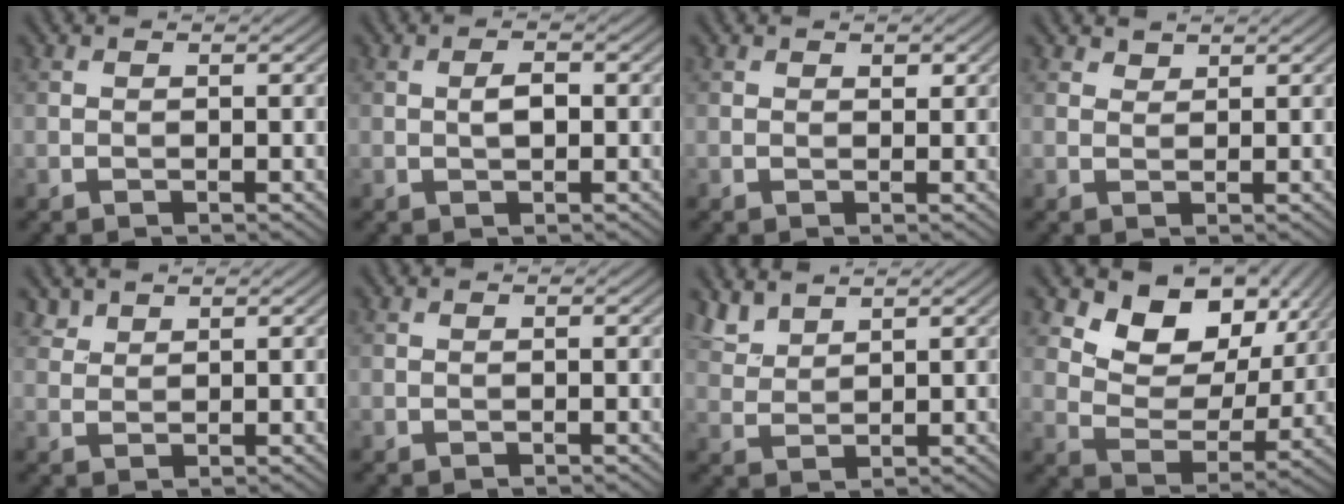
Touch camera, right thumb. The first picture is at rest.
{"total": 1.9, "force": [0.1, 0.9, 1.7], "torque": [-0.030, 0.003, 0.000]}
{"total": 1.0, "force": [0.6, 0.5, 0.5], "torque": [-0.008, -0.001, 0.010]}
{"total": 1.4, "force": [1.2, 0.6, 0.3], "torque": [-0.007, -0.001, 0.026]}
{"total": 2.0, "force": [1.7, 0.8, 0.4], "torque": [-0.015, 0.001, 0.041]}
{"total": 0.0}
{"total": 3.6, "force": [3.1, 1.1, 1.4], "torque": [-0.041, 0.002, 0.075]}
{"total": 10.9, "force": [6.0, 6.9, 5.8], "torque": [-0.108, -0.002, 0.096]}